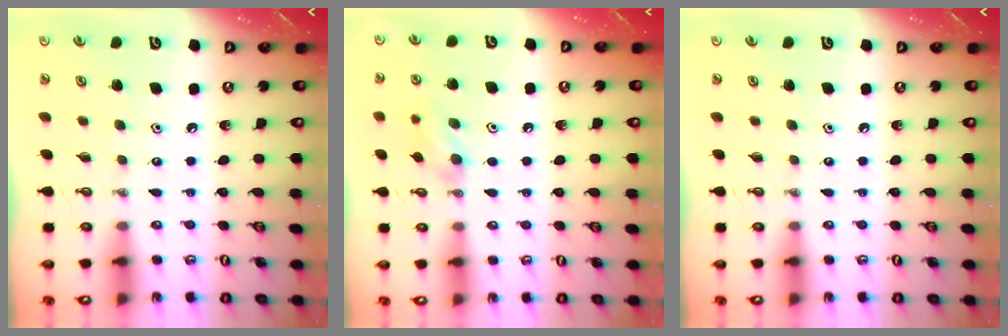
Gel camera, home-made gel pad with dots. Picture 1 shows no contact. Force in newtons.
{"total": 7.7, "press": 7.6, "slide": 1.3}
{"total": 0.0}